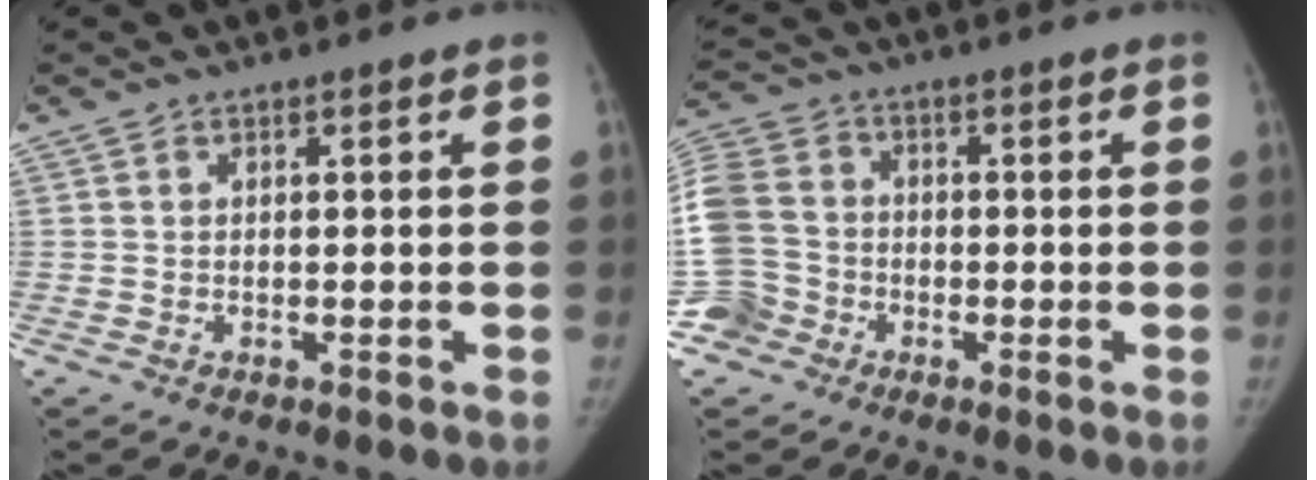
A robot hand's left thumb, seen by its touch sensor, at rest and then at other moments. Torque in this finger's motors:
{"motor_torque": [0.92, 1.12, -0.06, 0.19, 0.08]}